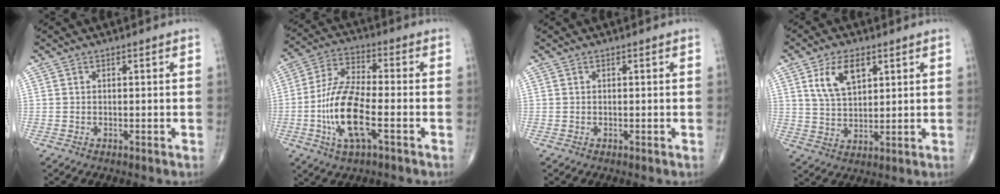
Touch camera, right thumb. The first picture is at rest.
{"total": 13.8, "force": [-4.0, 4.6, 12.3], "torque": [-0.254, 0.019, -0.079]}
{"total": 0.0}
{"total": 8.5, "force": [3.7, 4.5, 6.2], "torque": [-0.099, -0.014, 0.074]}